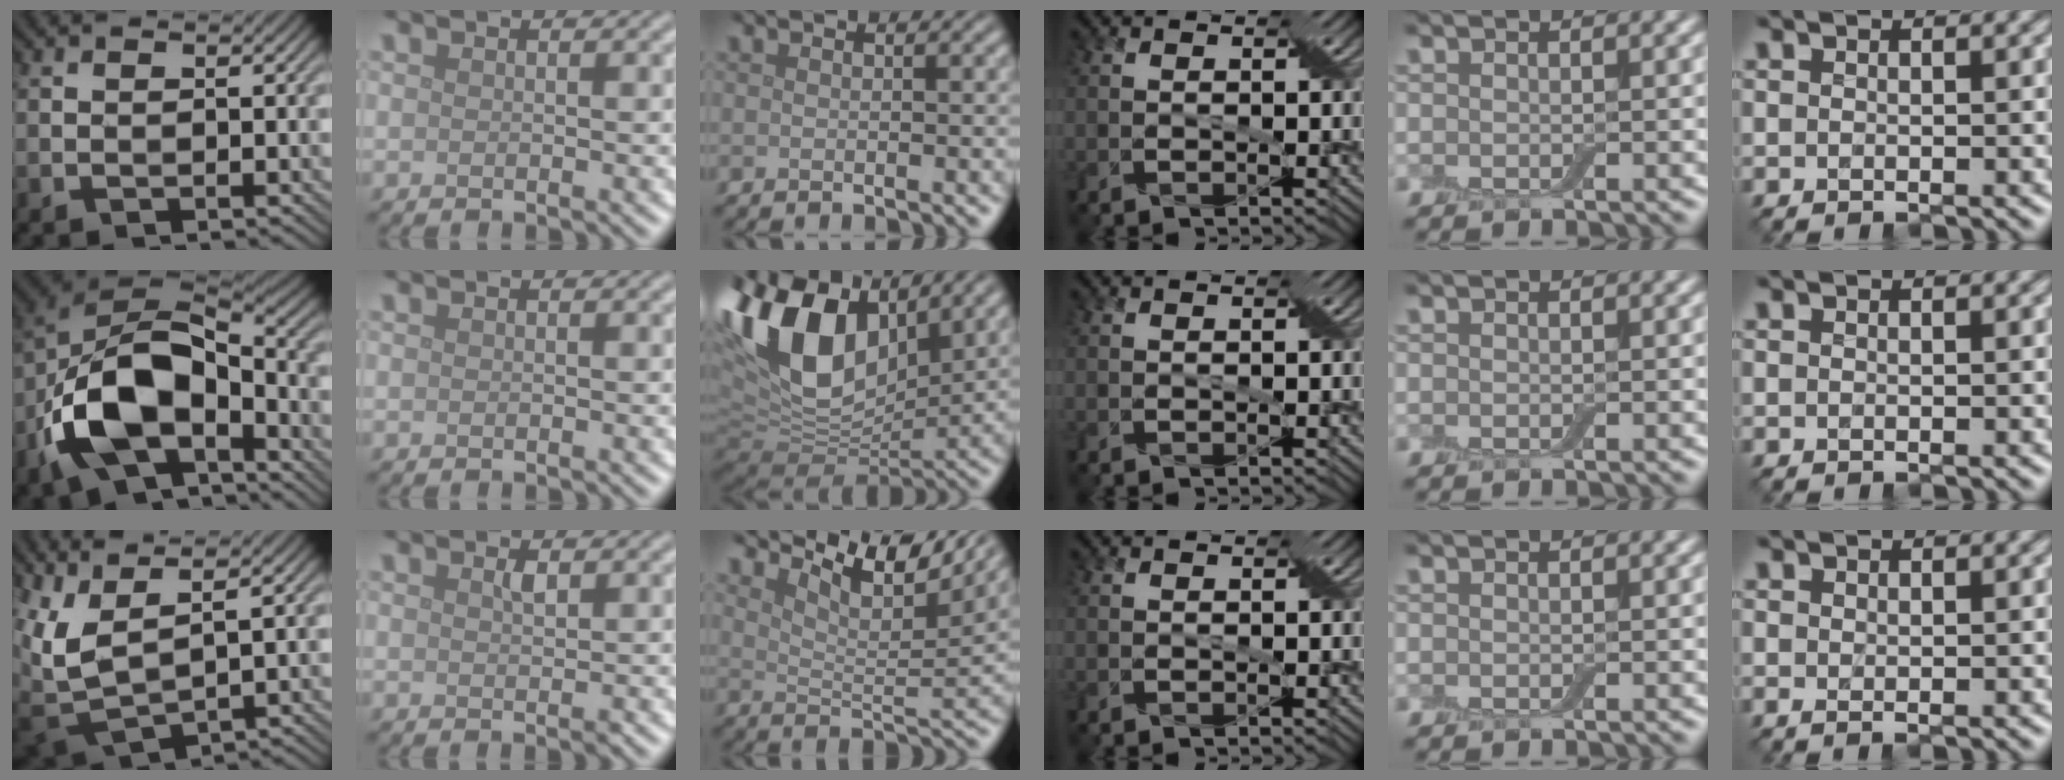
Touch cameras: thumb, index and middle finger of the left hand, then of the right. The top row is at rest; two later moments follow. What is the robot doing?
{"motion": "cut", "object": "aluminum foil"}